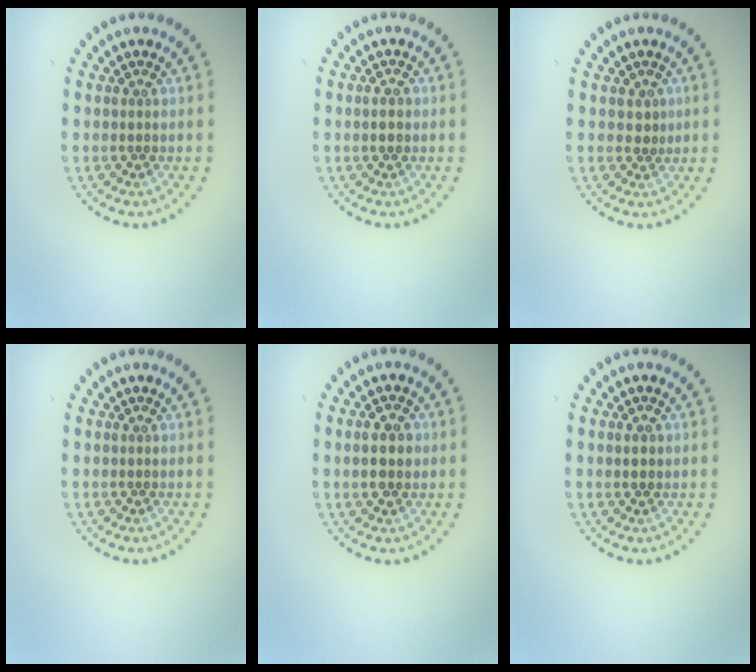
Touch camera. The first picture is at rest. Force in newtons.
{"total": 0.8, "press": 0.8, "slide": 0.2}
{"total": 1.0, "press": 0.8, "slide": 0.5}
{"total": 0.0}
{"total": 2.9, "press": 2.9, "slide": 0.0}
{"total": 1.2, "press": 1.1, "slide": 0.3}